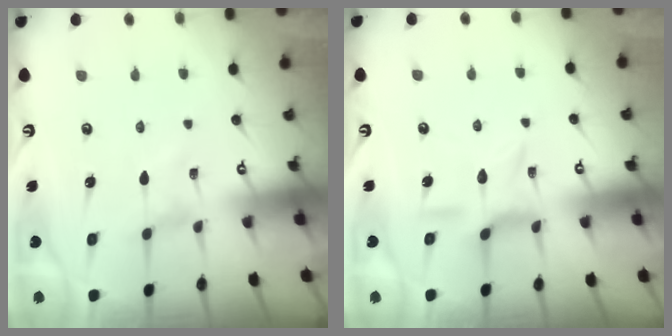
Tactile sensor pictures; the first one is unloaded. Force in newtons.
{"total": 7.2, "press": 7.2, "slide": 0.6}